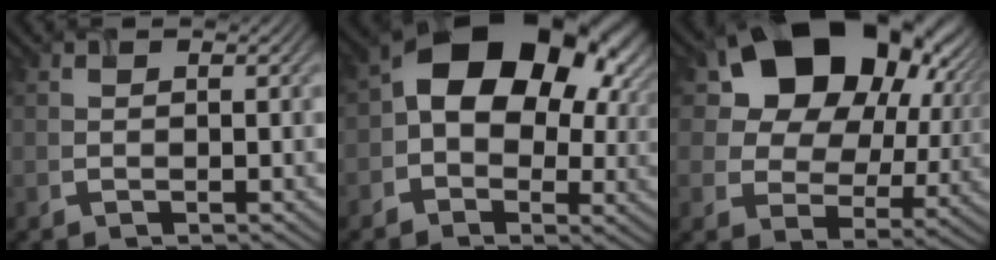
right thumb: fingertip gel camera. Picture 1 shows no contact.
{"total": 14.8, "force": [2.6, 10.0, 10.6], "torque": [-0.144, 0.002, 0.048]}
{"total": 17.0, "force": [7.2, 12.0, 9.6], "torque": [-0.160, 0.015, 0.139]}